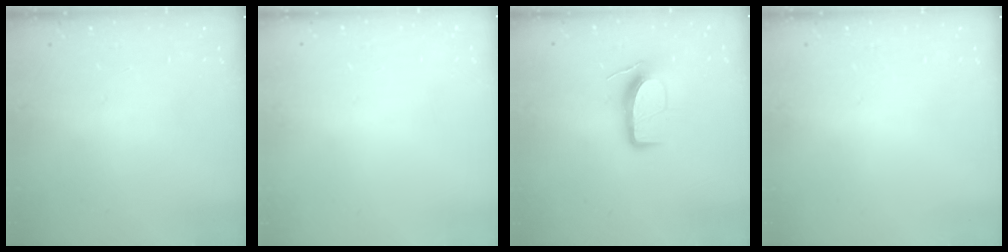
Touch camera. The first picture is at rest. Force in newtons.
{"total": 0.0}
{"total": 10.2, "press": 10.2, "slide": 0.8}
{"total": 0.0}